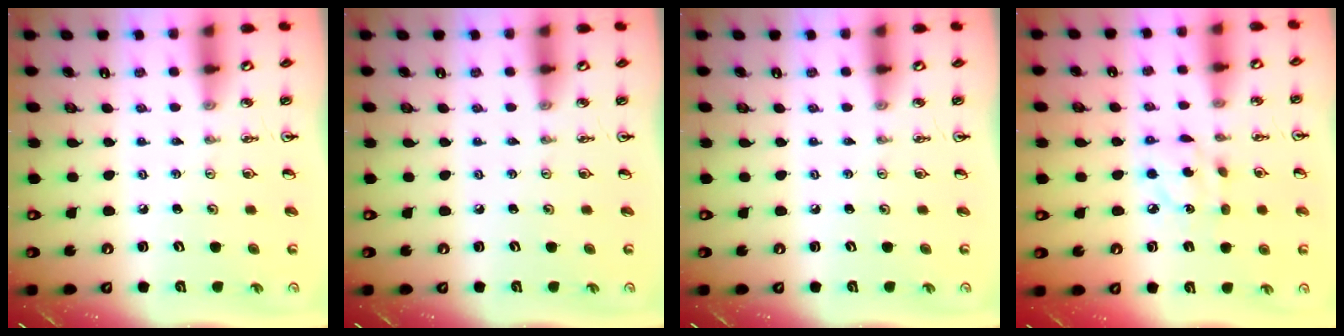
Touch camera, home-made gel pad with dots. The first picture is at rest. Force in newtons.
{"total": 0.0}
{"total": 0.0}
{"total": 6.7, "press": 6.7, "slide": 0.1}